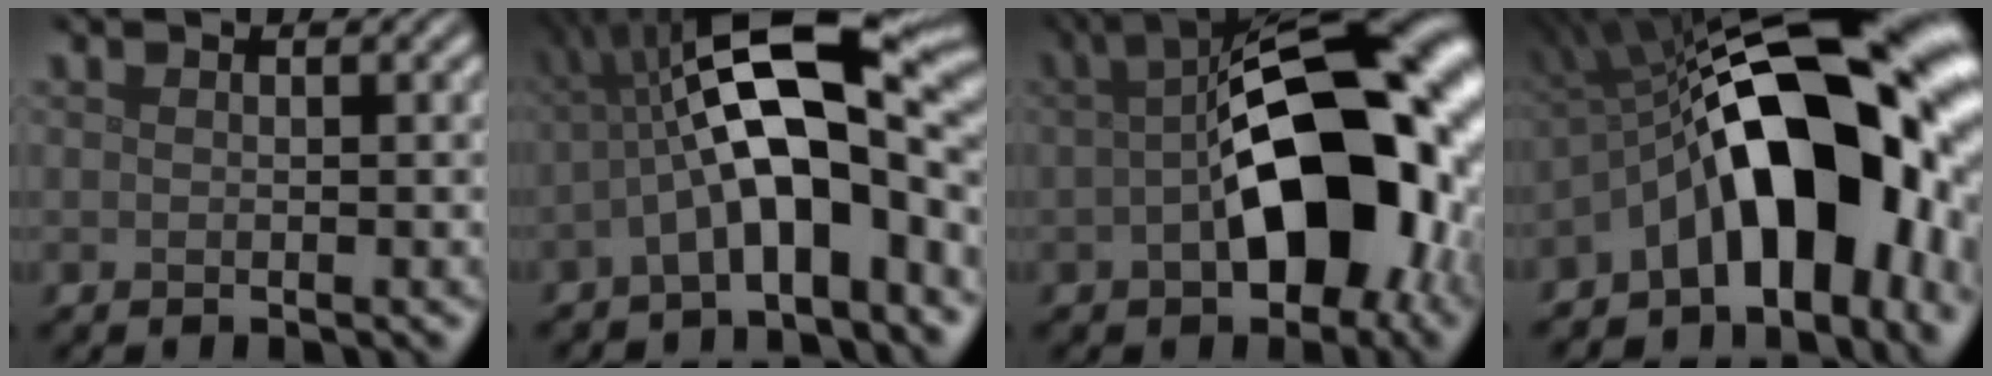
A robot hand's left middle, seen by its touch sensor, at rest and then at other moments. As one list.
[{"total": 13.2, "force": [-0.7, 4.7, 12.3], "torque": [-0.189, 0.024, -0.026]}, {"total": 16.0, "force": [-1.5, 8.9, 13.3], "torque": [-0.179, -0.007, -0.020]}, {"total": 15.8, "force": [-2.6, 7.5, 13.7], "torque": [-0.165, 0.034, -0.052]}]